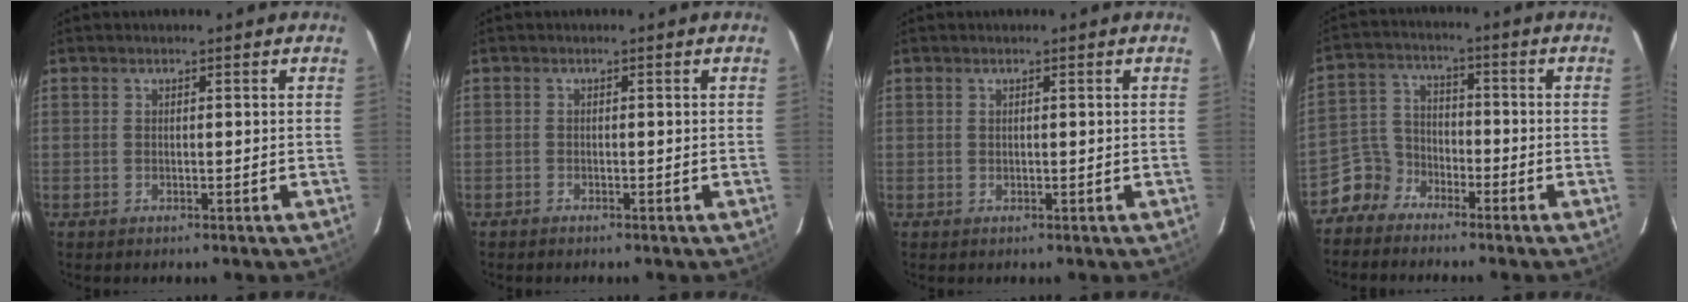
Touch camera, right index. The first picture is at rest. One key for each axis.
{"total": 0.7, "fx": -0.6, "fy": 0.3, "fz": -0.1, "tx": -0.003, "ty": 0.002, "tz": -0.013}
{"total": 0.0}
{"total": 6.0, "fx": -4.5, "fy": 3.9, "fz": 0.2, "tx": -0.010, "ty": 0.030, "tz": -0.101}